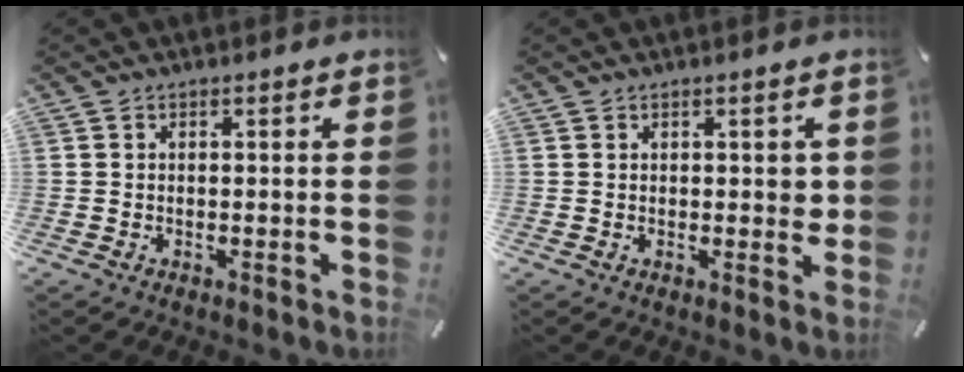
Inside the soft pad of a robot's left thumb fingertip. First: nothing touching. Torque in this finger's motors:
{"motor_torque": [0.41, 0.56, 0.23, -0.31, 0.05]}